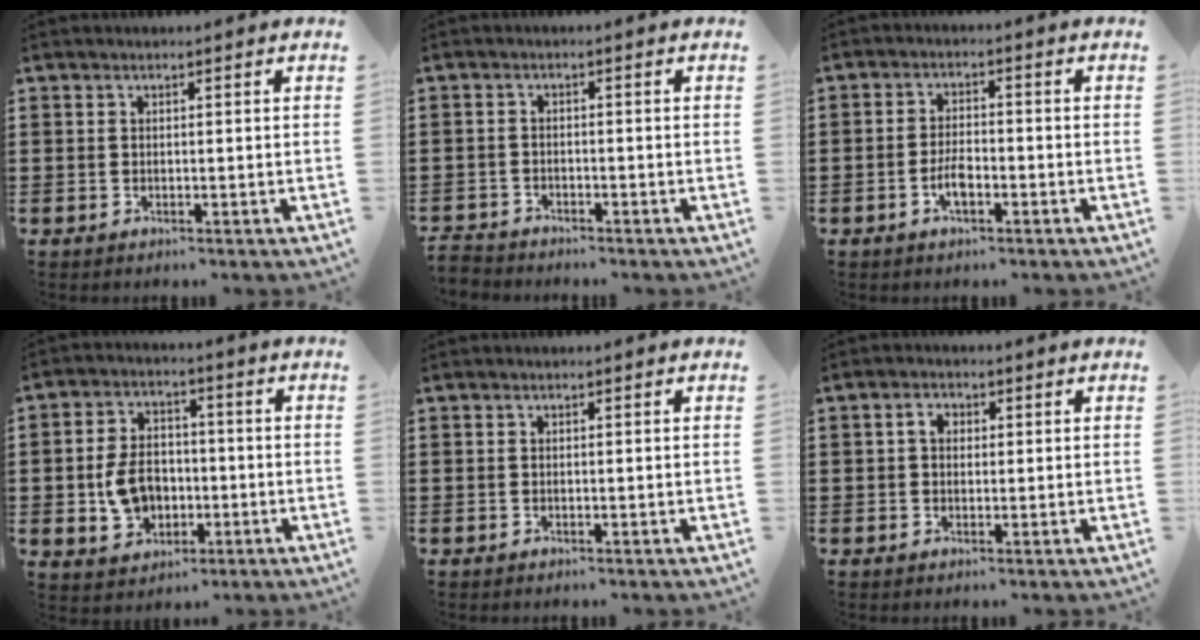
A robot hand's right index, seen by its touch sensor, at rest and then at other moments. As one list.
[{"total": 2.2, "force": [-2.1, 0.3, -0.2], "torque": [-0.004, -0.003, -0.047]}, {"total": 3.7, "force": [-1.5, 1.6, 3.0], "torque": [-0.067, 0.001, -0.032]}, {"total": 7.4, "force": [-1.4, 5.4, 4.9], "torque": [-0.114, 0.008, -0.026]}, {"total": 0.0}, {"total": 2.2, "force": [0.3, 1.7, 1.4], "torque": [-0.031, 0.012, 0.002]}]